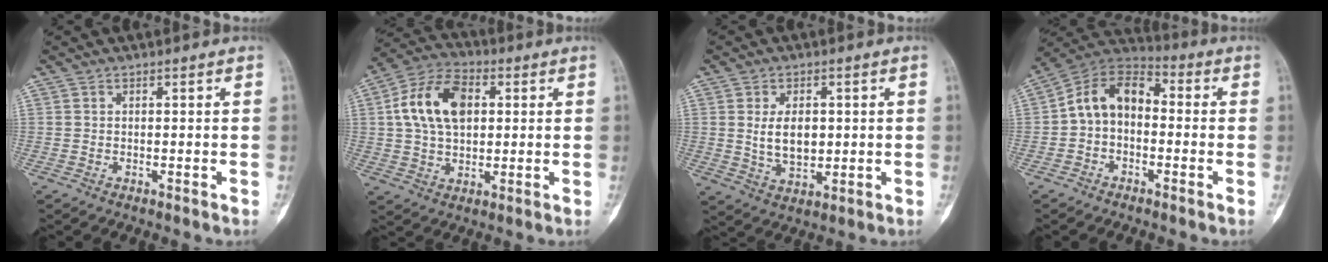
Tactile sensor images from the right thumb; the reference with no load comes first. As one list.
[{"total": 13.6, "force": [2.6, 8.7, 10.1], "torque": [-0.174, 0.015, 0.039]}, {"total": 7.1, "force": [0.8, 4.4, 5.5], "torque": [-0.079, -0.009, 0.022]}, {"total": 10.6, "force": [-0.7, 7.5, 7.5], "torque": [-0.110, 0.042, -0.032]}]